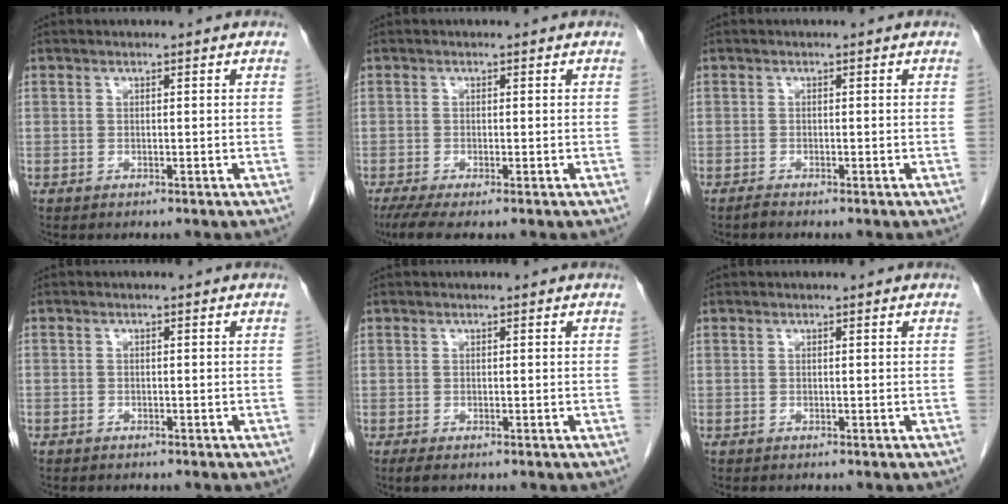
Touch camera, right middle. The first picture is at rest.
{"total": 3.5, "force": [-2.3, 0.5, 2.6], "torque": [-0.049, -0.011, -0.043]}
{"total": 0.7, "force": [-0.6, -0.1, 0.2], "torque": [-0.007, -0.001, -0.013]}
{"total": 1.2, "force": [-1.0, 0.7, 0.3], "torque": [-0.004, 0.002, -0.012]}
{"total": 1.3, "force": [-0.9, 0.5, 0.9], "torque": [-0.017, -0.002, -0.011]}
{"total": 0.0}